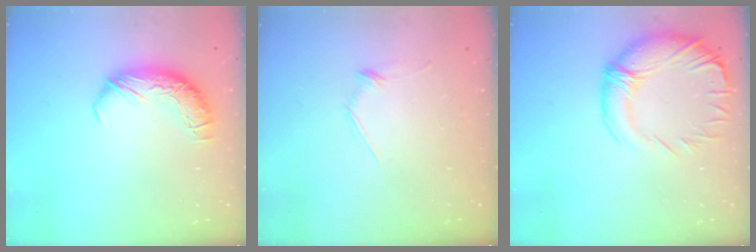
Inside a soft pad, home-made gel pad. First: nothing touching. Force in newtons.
{"total": 8.3, "press": 8.2, "slide": 0.5}
{"total": 5.5, "press": 4.1, "slide": 3.7}